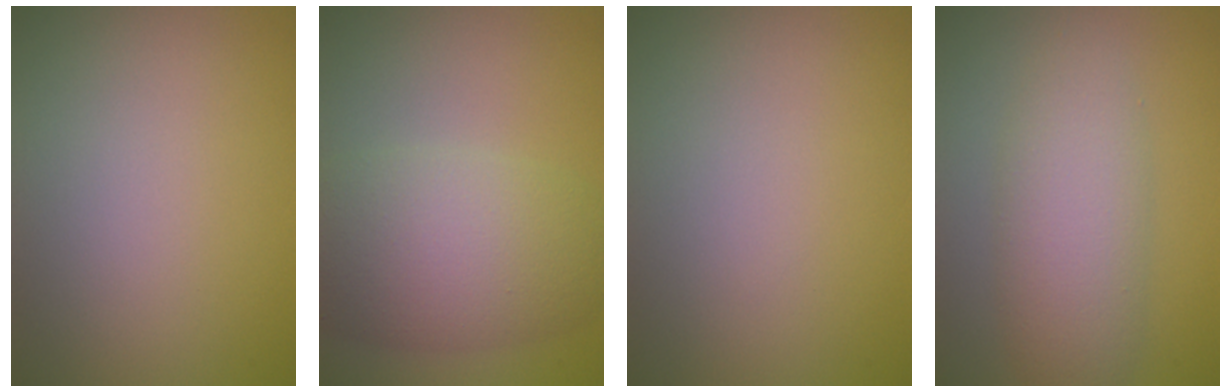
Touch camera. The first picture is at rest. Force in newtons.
{"total": 7.9, "press": 7.9, "slide": 0.3}
{"total": 0.0}
{"total": 4.8, "press": 4.8, "slide": 0.3}